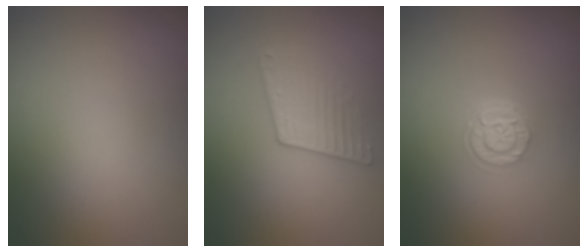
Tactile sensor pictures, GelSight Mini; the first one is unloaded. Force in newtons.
{"total": 2.0, "press": 1.5, "slide": 1.3}
{"total": 2.7, "press": 2.2, "slide": 1.6}